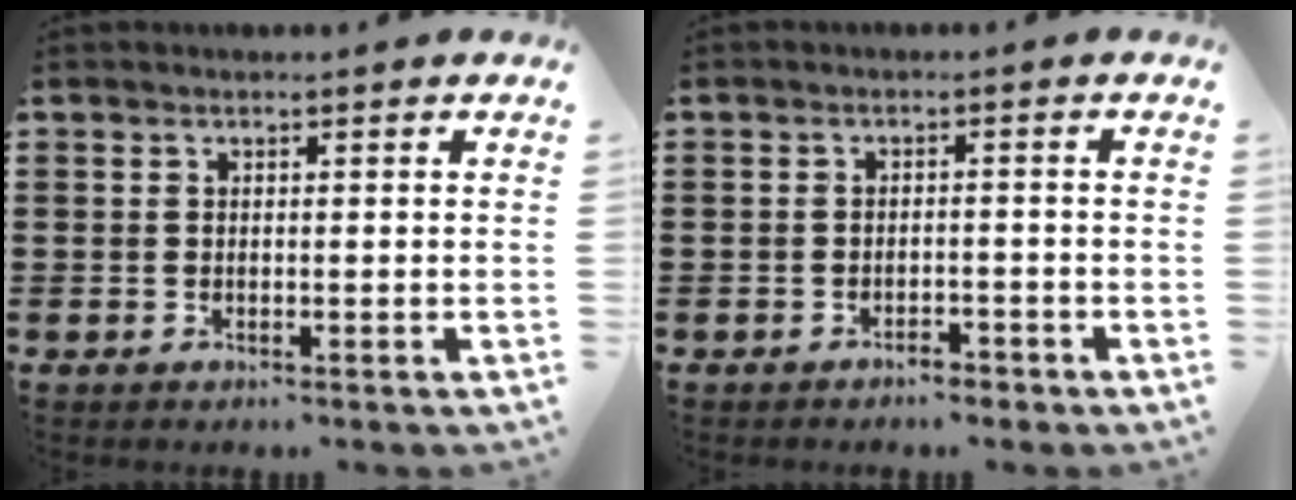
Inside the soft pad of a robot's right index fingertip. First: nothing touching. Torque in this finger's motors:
{"motor_torque": [1.03, 1.11, 0.04, 0.00]}